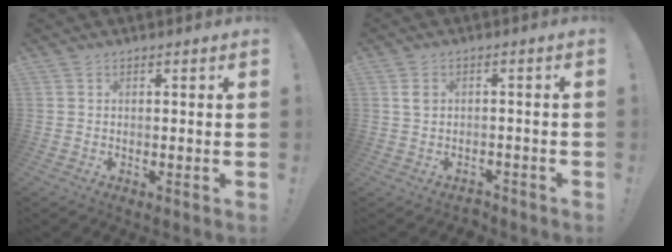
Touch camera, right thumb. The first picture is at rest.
{"total": 2.8, "force": [-0.7, 2.4, 1.3], "torque": [-0.017, 0.002, -0.014]}